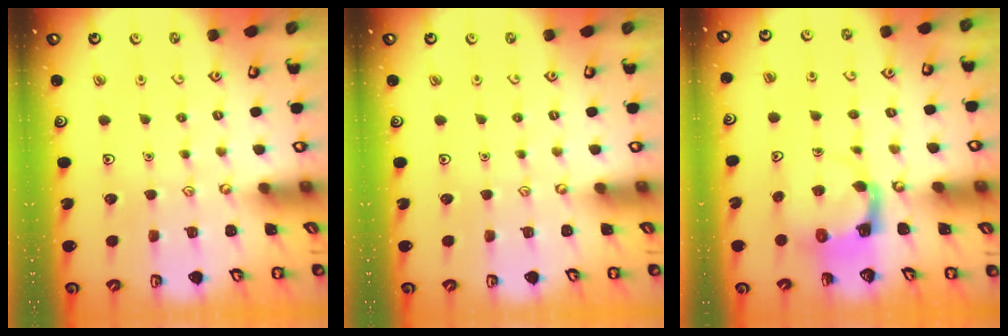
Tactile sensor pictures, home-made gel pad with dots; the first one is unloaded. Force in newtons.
{"total": 0.0}
{"total": 3.9, "press": 3.9, "slide": 0.7}